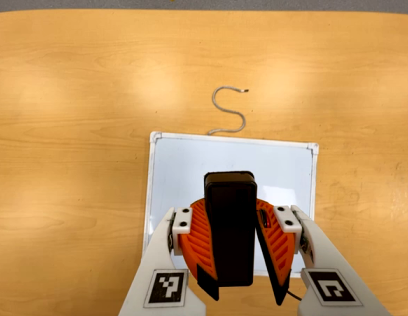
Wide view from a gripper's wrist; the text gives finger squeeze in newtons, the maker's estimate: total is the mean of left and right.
{"total": 12.4, "left": 11.5, "right": 13.2}